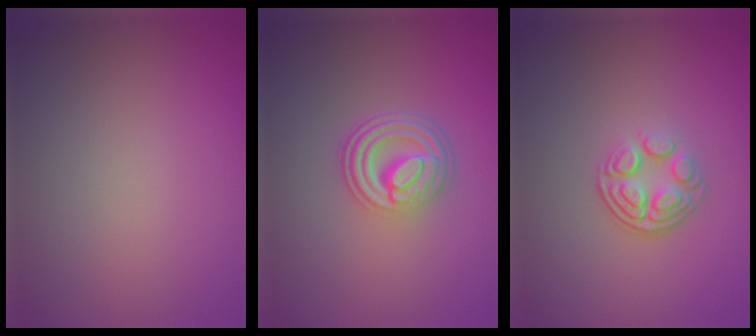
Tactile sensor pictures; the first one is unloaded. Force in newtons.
{"total": 4.8, "press": 3.7, "slide": 3.0}
{"total": 4.0, "press": 2.6, "slide": 3.0}